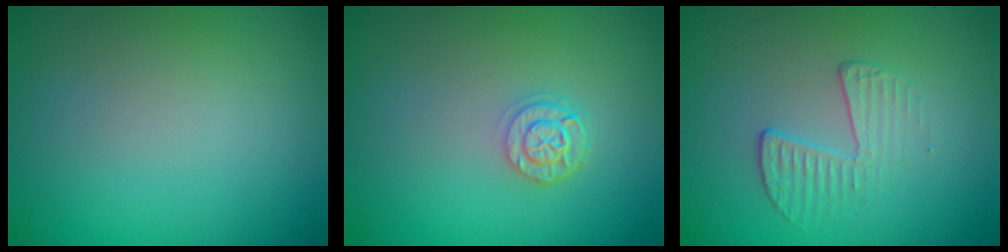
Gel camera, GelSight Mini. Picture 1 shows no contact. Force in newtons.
{"total": 2.2, "press": 1.8, "slide": 1.2}
{"total": 2.1, "press": 1.0, "slide": 1.8}